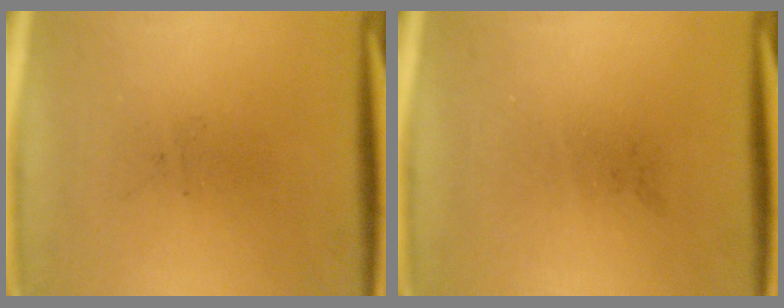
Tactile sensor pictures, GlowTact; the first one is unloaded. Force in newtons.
{"total": 0.0}